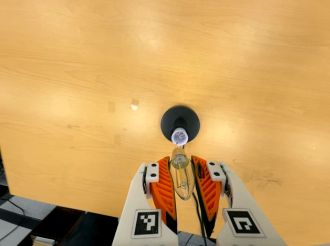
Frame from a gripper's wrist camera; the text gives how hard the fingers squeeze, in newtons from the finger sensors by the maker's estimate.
{"total": 22.2, "left": 25.0, "right": 19.5}